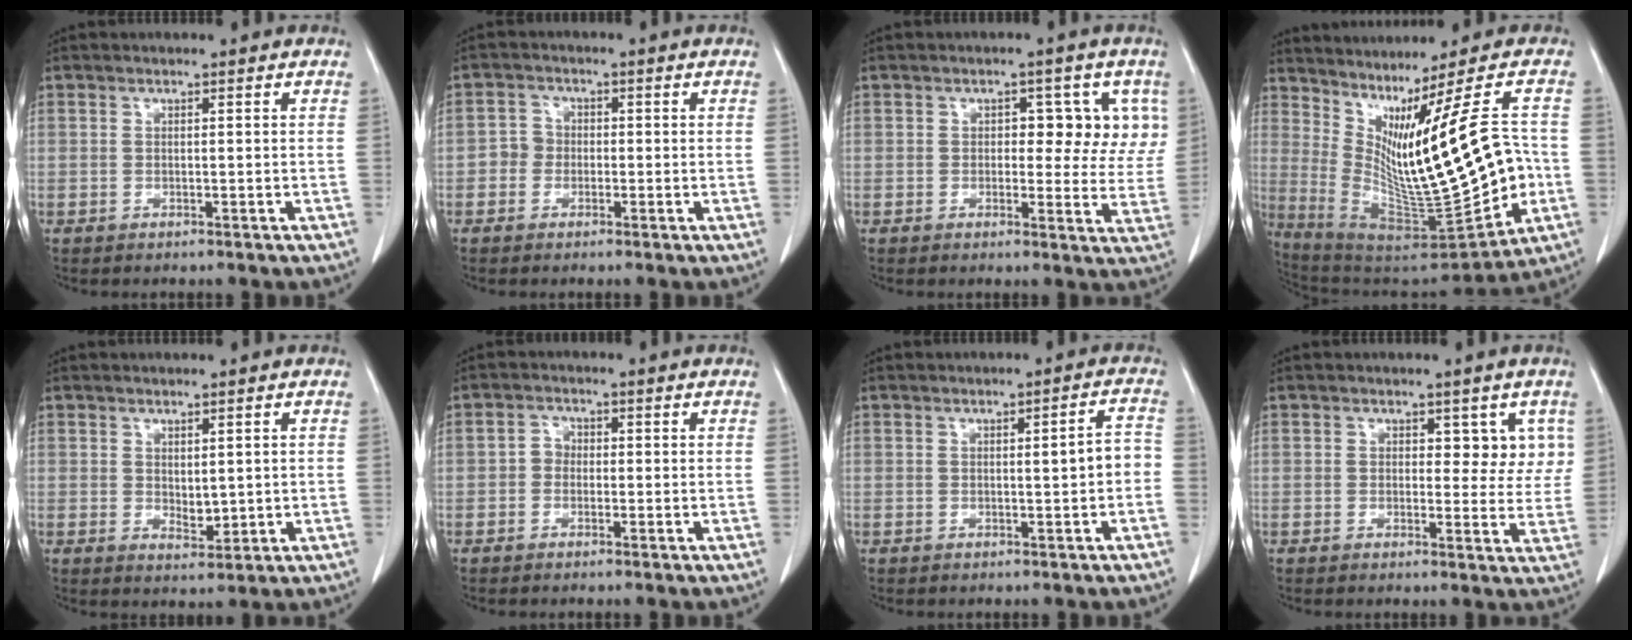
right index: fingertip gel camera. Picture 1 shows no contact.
{"total": 2.7, "force": [-0.5, 2.6, 0.7], "torque": [-0.004, 0.011, -0.015]}
{"total": 6.6, "force": [2.2, 4.0, 4.8], "torque": [-0.033, 0.015, 0.021]}
{"total": 21.2, "force": [0.3, 3.2, 21.0], "torque": [-0.351, -0.012, 0.025]}
{"total": 3.1, "force": [0.5, 1.6, 2.6], "torque": [-0.042, -0.008, 0.018]}
{"total": 2.1, "force": [-0.1, 1.9, 0.9], "torque": [-0.008, 0.010, -0.006]}
{"total": 3.5, "force": [-0.3, 0.6, 3.4], "torque": [-0.045, 0.011, -0.002]}
{"total": 4.6, "force": [2.3, 2.7, 3.0], "torque": [-0.012, 0.000, 0.024]}